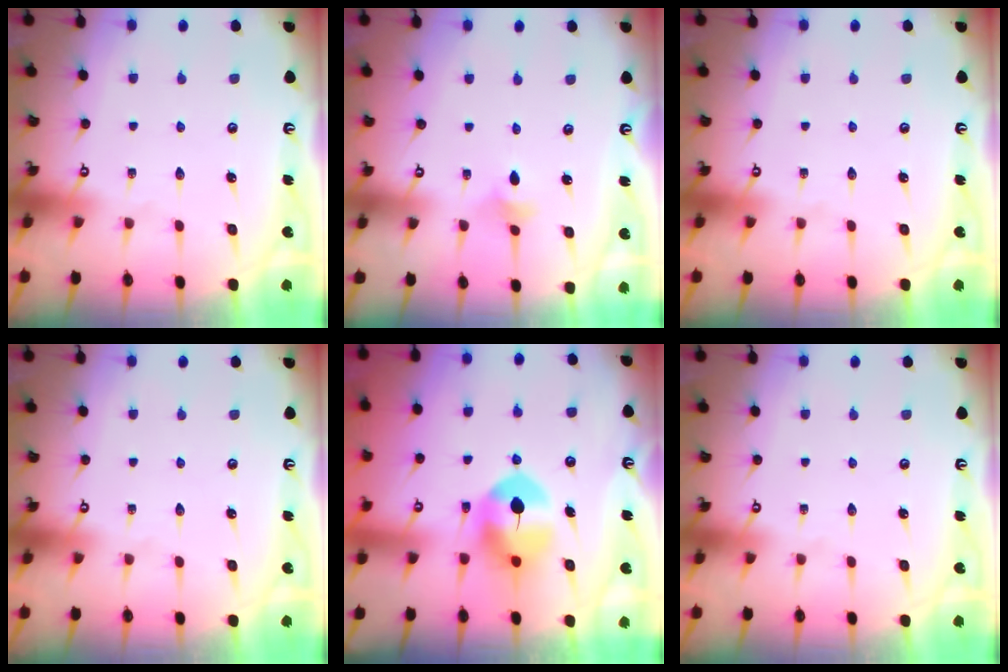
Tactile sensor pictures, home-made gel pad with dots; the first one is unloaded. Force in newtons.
{"total": 2.6, "press": 2.5, "slide": 0.5}
{"total": 0.0}
{"total": 0.0}
{"total": 8.7, "press": 8.6, "slide": 1.4}
{"total": 0.0}